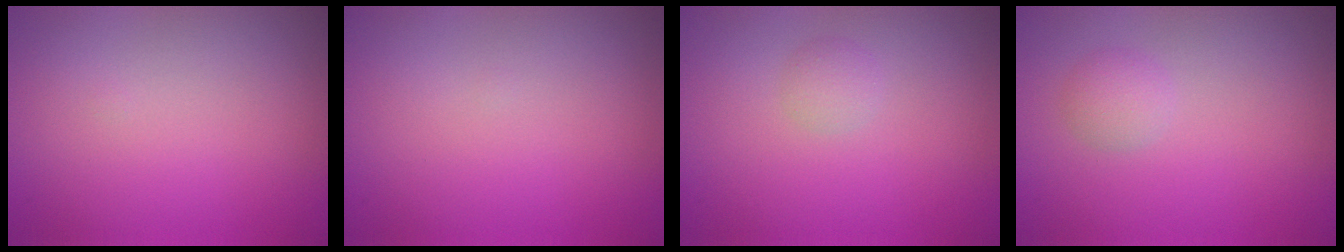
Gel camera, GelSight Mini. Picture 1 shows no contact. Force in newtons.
{"total": 0.0}
{"total": 1.1, "press": 1.1, "slide": 0.1}
{"total": 1.4, "press": 1.4, "slide": 0.1}